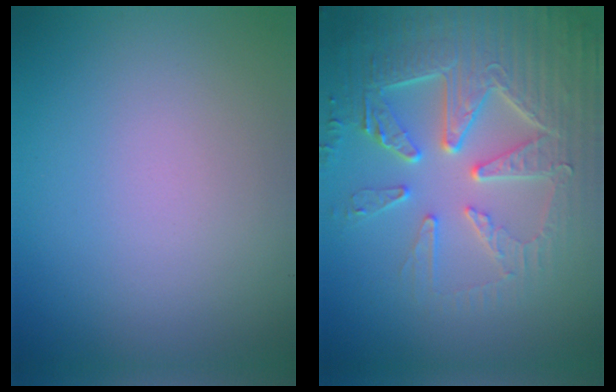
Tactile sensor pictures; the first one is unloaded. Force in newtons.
{"total": 7.5, "press": 6.1, "slide": 4.3}